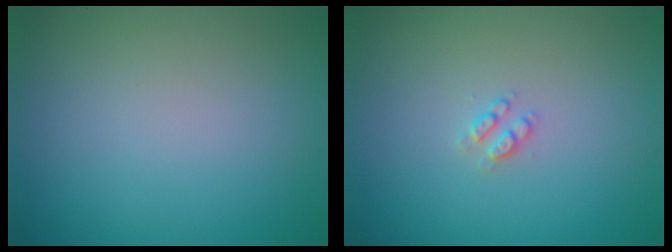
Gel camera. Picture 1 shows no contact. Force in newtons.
{"total": 1.2, "press": 1.1, "slide": 0.3}